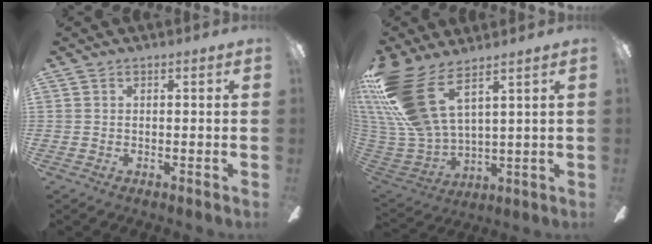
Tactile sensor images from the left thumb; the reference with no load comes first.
{"total": 20.2, "force": [11.5, 8.8, 14.2], "torque": [-0.331, -0.062, 0.208]}